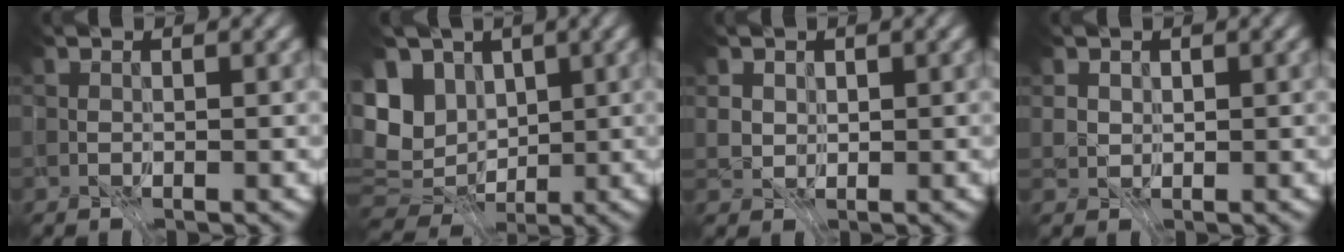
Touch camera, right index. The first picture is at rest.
{"total": 8.9, "force": [0.1, 6.4, 6.1], "torque": [-0.120, -0.003, 0.007]}
{"total": 2.6, "force": [1.8, 1.7, 0.8], "torque": [-0.014, -0.007, 0.028]}
{"total": 2.3, "force": [1.6, 1.5, 0.8], "torque": [-0.012, -0.005, 0.024]}